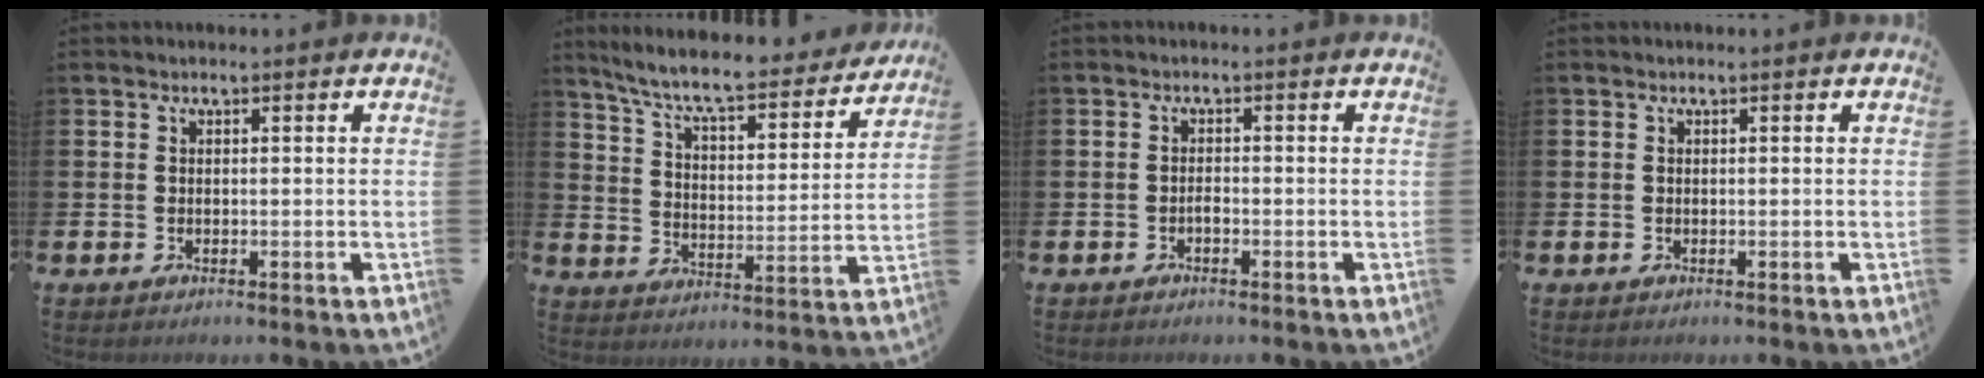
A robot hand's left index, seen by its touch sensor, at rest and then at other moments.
{"total": 8.3, "force": [7.5, 1.2, 3.5], "torque": [-0.097, -0.054, 0.125]}
{"total": 1.0, "force": [-0.7, 0.3, 0.6], "torque": [-0.015, -0.001, -0.013]}
{"total": 0.0}